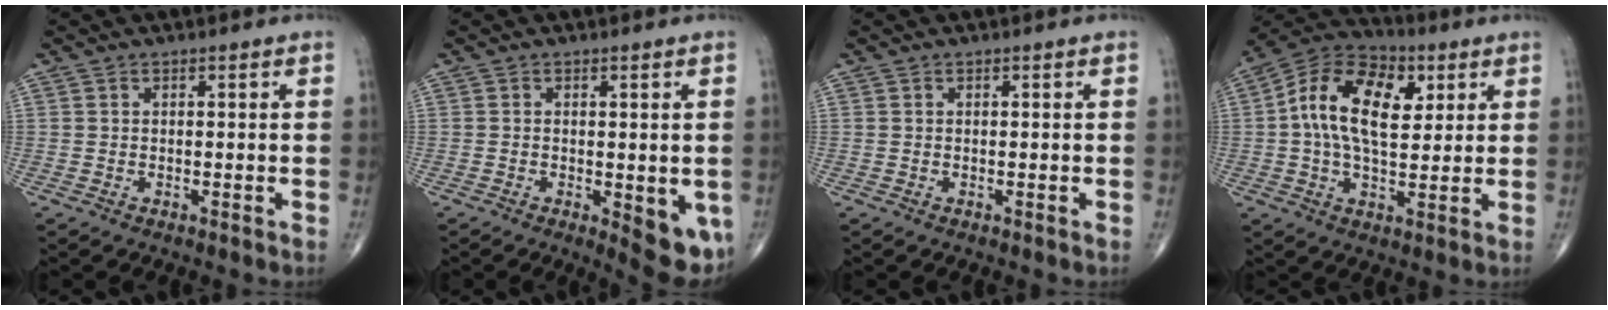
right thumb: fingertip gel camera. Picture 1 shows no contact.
{"total": 8.0, "force": [-2.2, 3.2, 7.0], "torque": [-0.074, -0.014, -0.024]}
{"total": 0.0}
{"total": 16.0, "force": [3.4, 9.4, 12.5], "torque": [-0.201, 0.010, 0.049]}